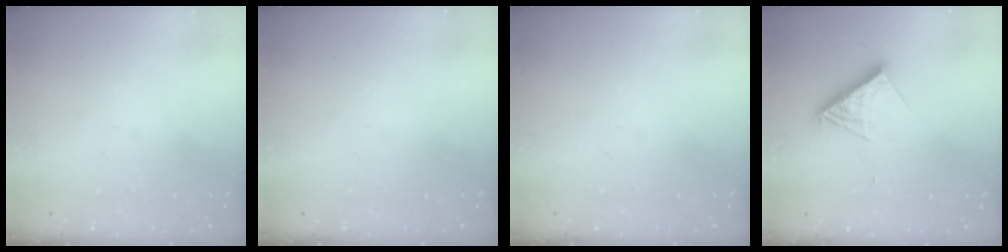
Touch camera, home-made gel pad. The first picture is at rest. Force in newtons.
{"total": 0.0}
{"total": 0.0}
{"total": 9.3, "press": 9.2, "slide": 0.8}